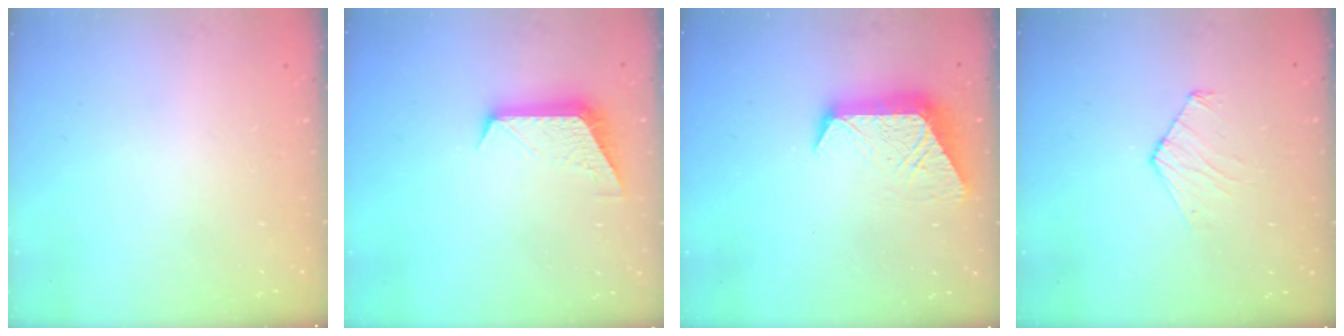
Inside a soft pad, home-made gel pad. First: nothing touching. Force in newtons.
{"total": 10.2, "press": 10.2, "slide": 0.7}
{"total": 11.4, "press": 11.3, "slide": 1.0}
{"total": 5.1, "press": 5.0, "slide": 0.6}